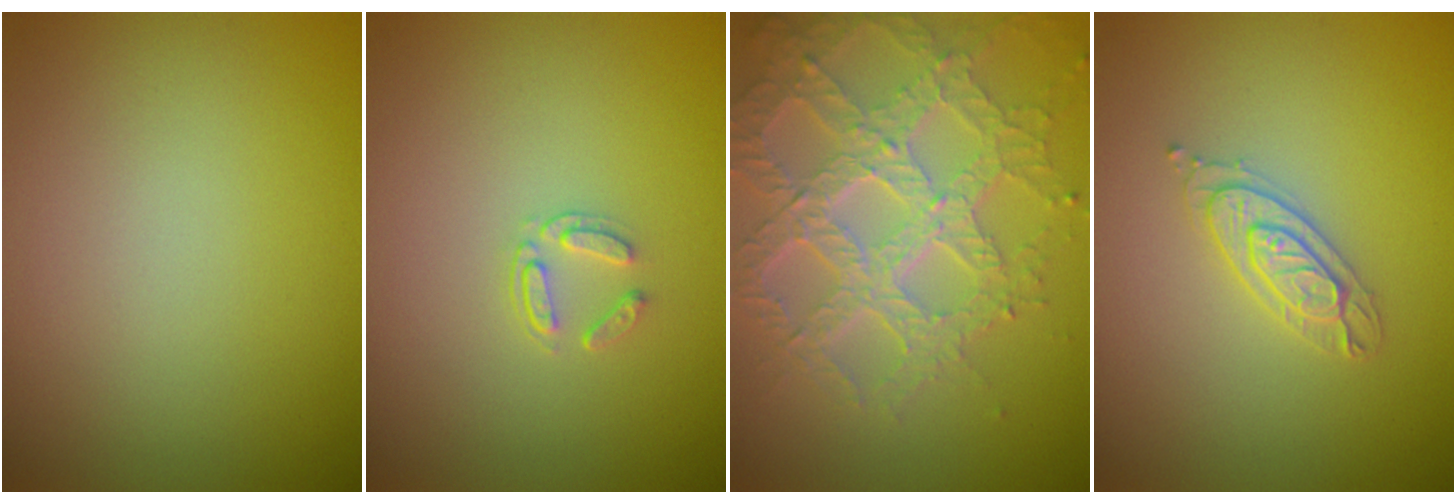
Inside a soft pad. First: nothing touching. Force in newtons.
{"total": 1.4, "press": 0.9, "slide": 1.1}
{"total": 7.5, "press": 5.3, "slide": 5.2}
{"total": 2.2, "press": 2.1, "slide": 0.4}